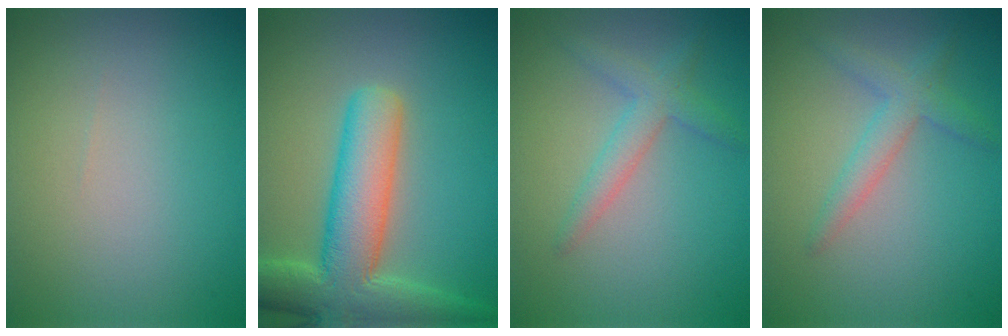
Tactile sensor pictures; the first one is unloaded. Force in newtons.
{"total": 9.0, "press": 8.9, "slide": 0.6}
{"total": 2.5, "press": 2.5, "slide": 0.1}
{"total": 2.5, "press": 2.5, "slide": 0.1}